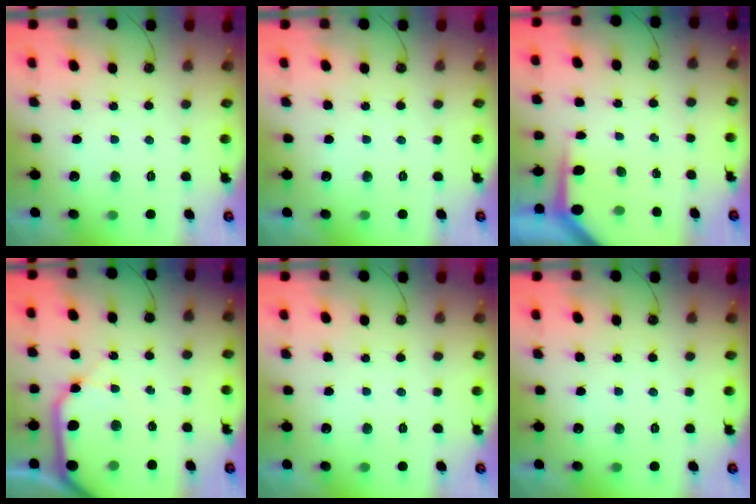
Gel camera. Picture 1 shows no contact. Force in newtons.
{"total": 0.0}
{"total": 3.6, "press": 3.6, "slide": 0.4}
{"total": 13.0, "press": 12.8, "slide": 1.8}
{"total": 0.0}
{"total": 0.0}